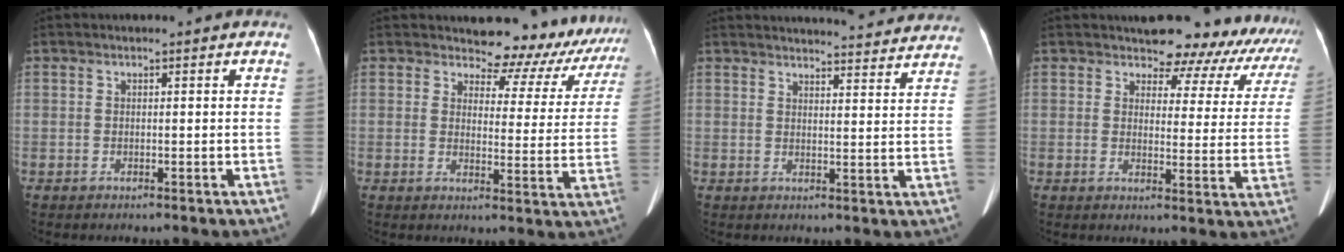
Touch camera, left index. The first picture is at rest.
{"total": 12.3, "force": [11.5, 4.0, 1.2], "torque": [0.011, -0.041, 0.107]}
{"total": 21.1, "force": [20.2, 3.2, 5.1], "torque": [-0.059, -0.016, 0.236]}
{"total": 13.9, "force": [12.8, 5.1, 1.8], "torque": [0.021, -0.039, 0.109]}